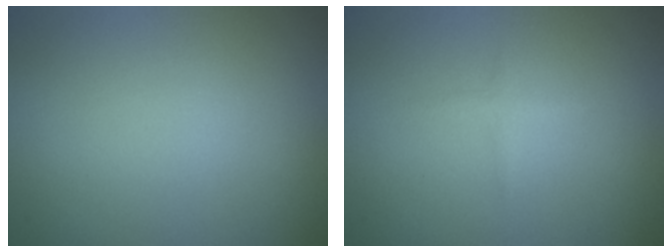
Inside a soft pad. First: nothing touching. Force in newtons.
{"total": 0.7, "press": 0.7, "slide": 0.1}